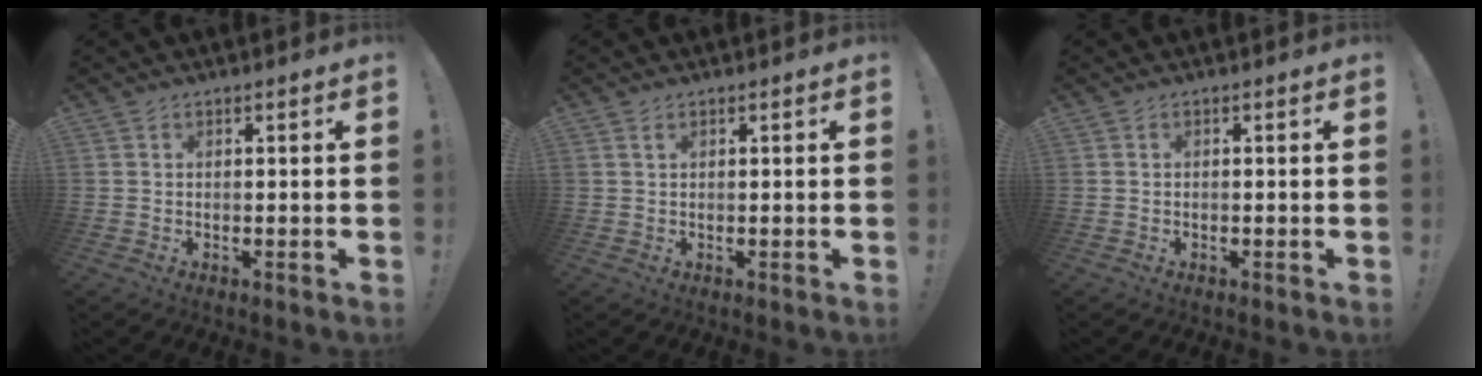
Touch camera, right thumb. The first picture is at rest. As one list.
[{"total": 1.0, "force": [0.4, -0.1, 0.9], "torque": [-0.024, 0.003, 0.008]}, {"total": 0.0}]